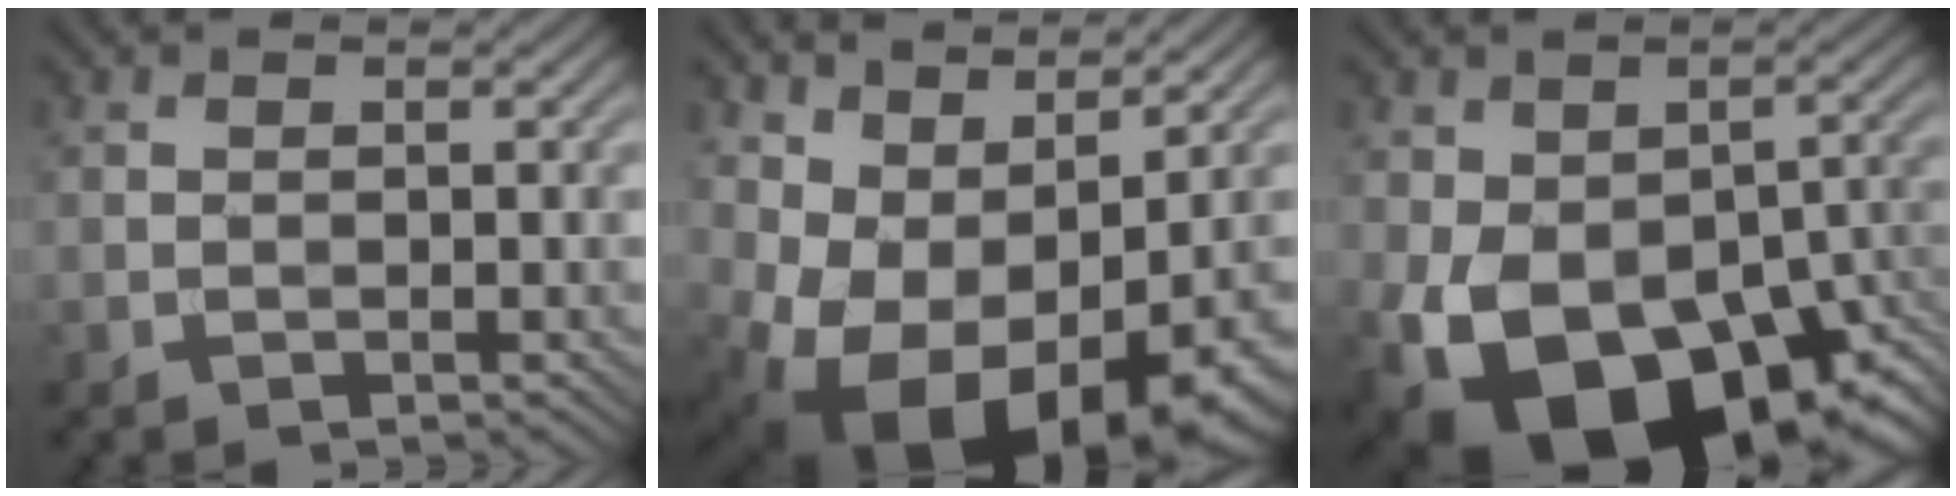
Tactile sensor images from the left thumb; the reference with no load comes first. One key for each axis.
{"total": 13.2, "fx": -0.3, "fy": 8.2, "fz": 10.3, "tx": -0.179, "ty": -0.023, "tz": 0.030}
{"total": 19.2, "fx": -8.0, "fy": 11.3, "fz": 13.2, "tx": -0.237, "ty": -0.045, "tz": -0.102}